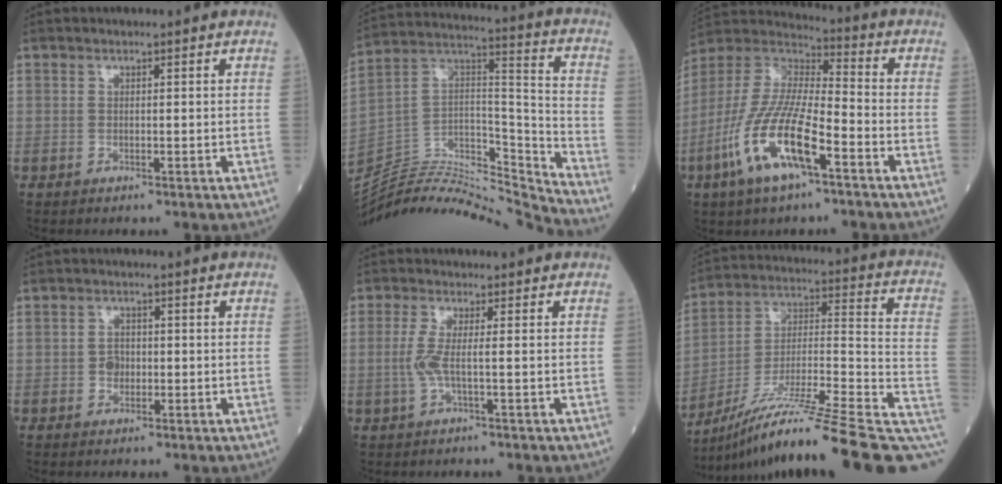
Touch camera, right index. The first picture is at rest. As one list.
[{"total": 23.2, "force": [-22.7, 0.4, 4.7], "torque": [-0.088, 0.039, -0.372]}, {"total": 16.1, "force": [-7.0, 4.0, 13.9], "torque": [-0.297, -0.011, -0.133]}, {"total": 1.9, "force": [-0.4, 1.5, 1.1], "torque": [-0.017, 0.005, -0.007]}, {"total": 3.2, "force": [-0.4, -0.1, 3.1], "torque": [-0.082, -0.003, -0.012]}, {"total": 24.7, "force": [-17.0, 1.3, 17.9], "torque": [-0.223, 0.021, -0.285]}]